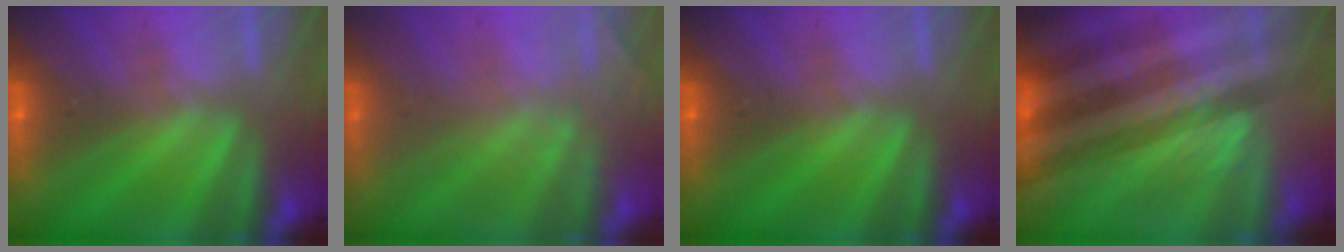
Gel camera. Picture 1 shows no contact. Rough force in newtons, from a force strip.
{"total": 1.8}
{"total": 0.0}
{"total": 3.7}